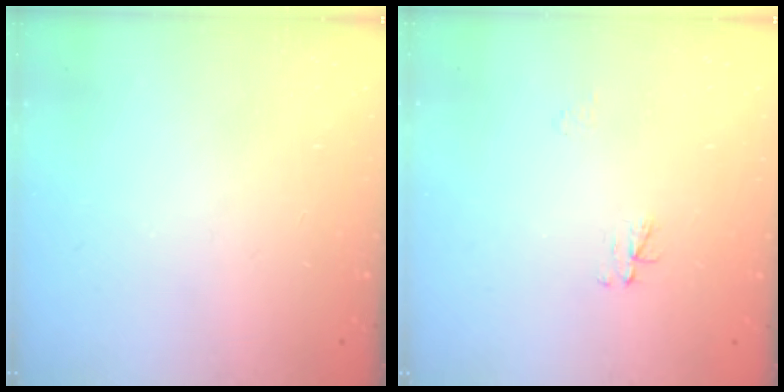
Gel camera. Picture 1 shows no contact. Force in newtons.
{"total": 3.0, "press": 3.0, "slide": 0.4}